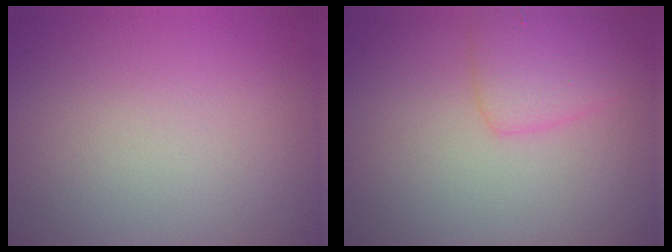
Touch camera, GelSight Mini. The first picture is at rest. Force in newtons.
{"total": 2.8, "press": 2.8, "slide": 0.1}